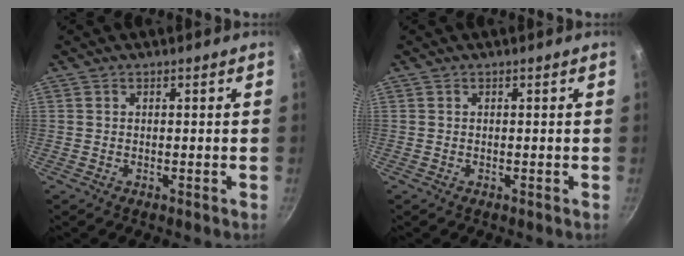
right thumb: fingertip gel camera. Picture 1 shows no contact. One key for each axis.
{"total": 0.0}